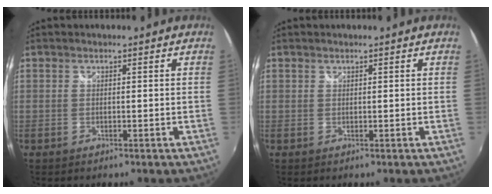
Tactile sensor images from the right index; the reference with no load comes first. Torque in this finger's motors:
{"motor_torque": [-0.25, -0.05, -0.07, -0.01]}